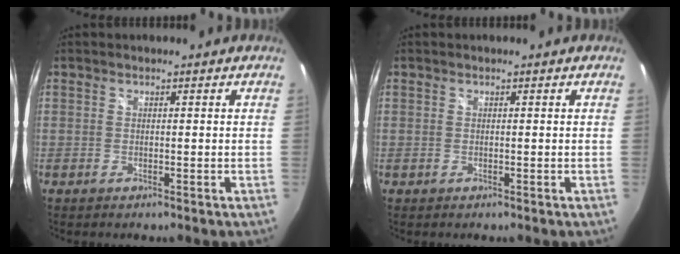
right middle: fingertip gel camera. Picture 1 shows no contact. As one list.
[{"total": 0.0}]